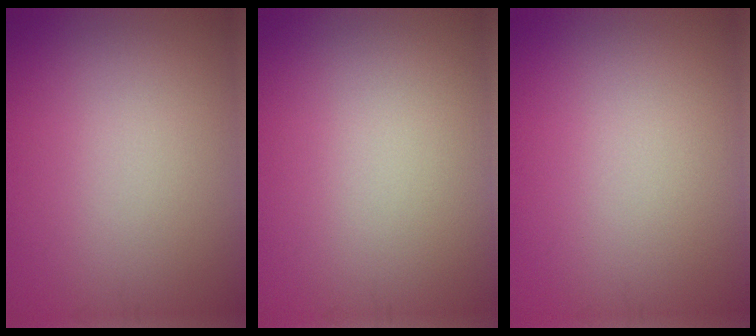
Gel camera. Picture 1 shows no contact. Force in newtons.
{"total": 0.0}
{"total": 0.0}